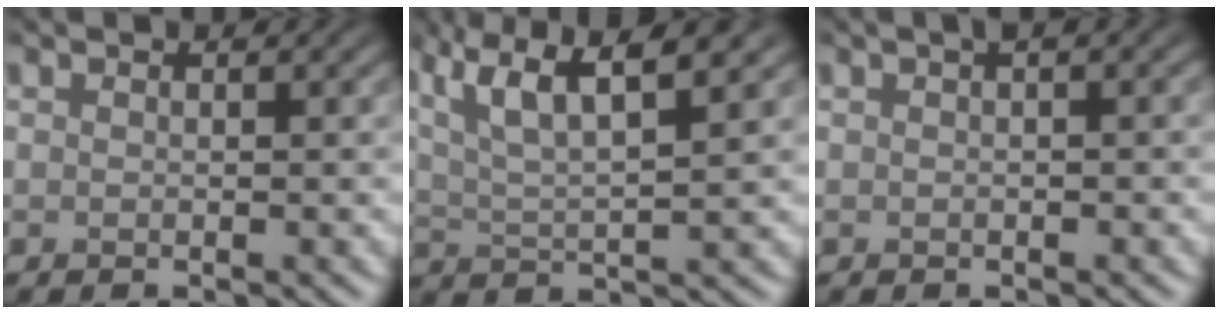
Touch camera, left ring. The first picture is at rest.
{"total": 7.9, "force": [4.3, 2.3, 6.1], "torque": [-0.107, 0.019, 0.072]}
{"total": 1.3, "force": [0.3, 0.2, 1.2], "torque": [-0.018, 0.008, 0.005]}